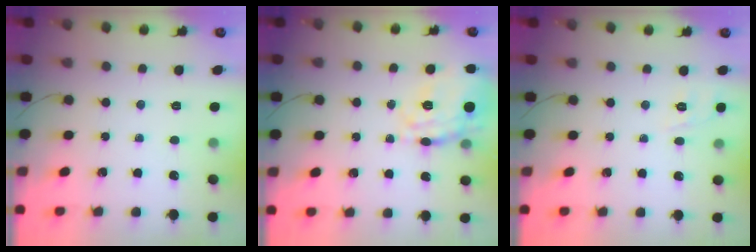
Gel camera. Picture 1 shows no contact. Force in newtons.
{"total": 20.1, "press": 20.0, "slide": 1.5}
{"total": 5.8, "press": 5.6, "slide": 1.6}